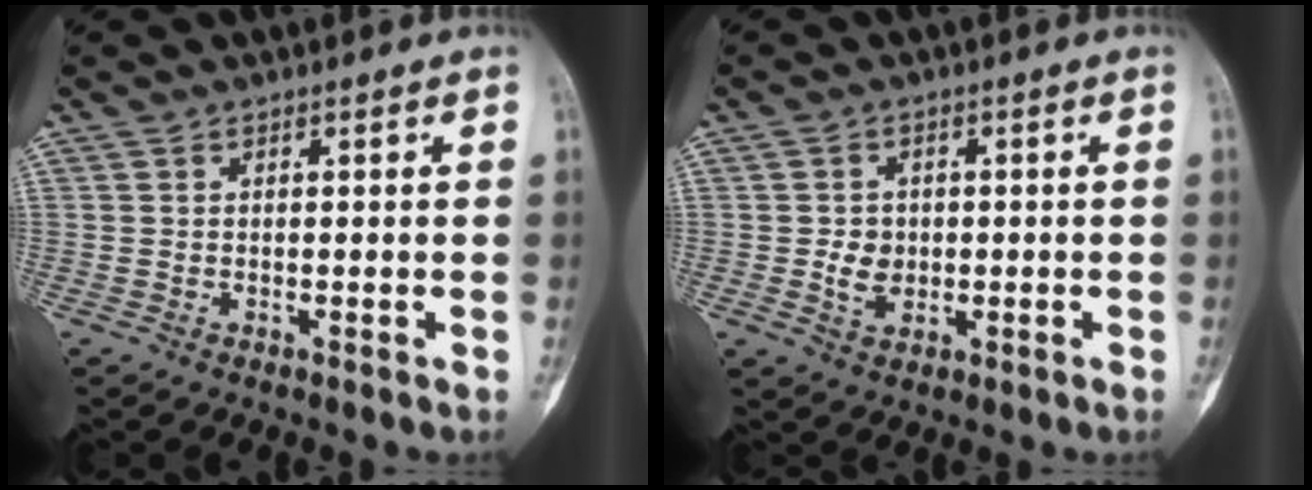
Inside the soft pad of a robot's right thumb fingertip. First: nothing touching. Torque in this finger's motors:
{"motor_torque": [-0.14, 0.26, 0.47, 0.31, 0.13]}